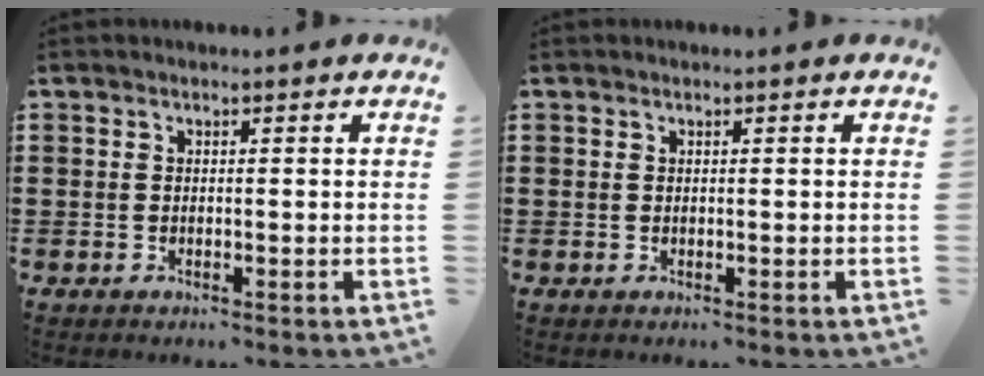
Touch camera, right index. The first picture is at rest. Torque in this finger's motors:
{"motor_torque": [0.14, 0.34, 0.02, 0.00]}